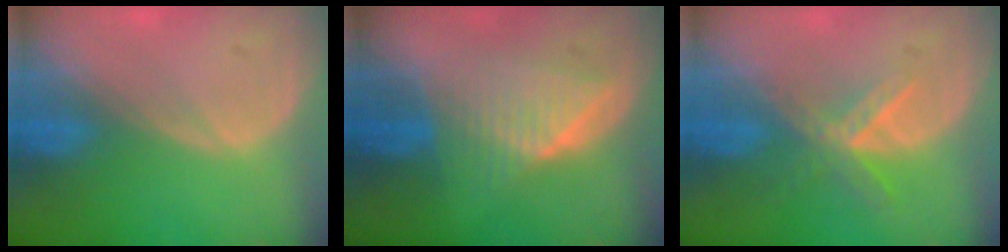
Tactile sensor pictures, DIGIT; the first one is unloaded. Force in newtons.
{"total": 6.6, "press": 6.6, "slide": 0.1}
{"total": 5.7, "press": 5.0, "slide": 2.8}